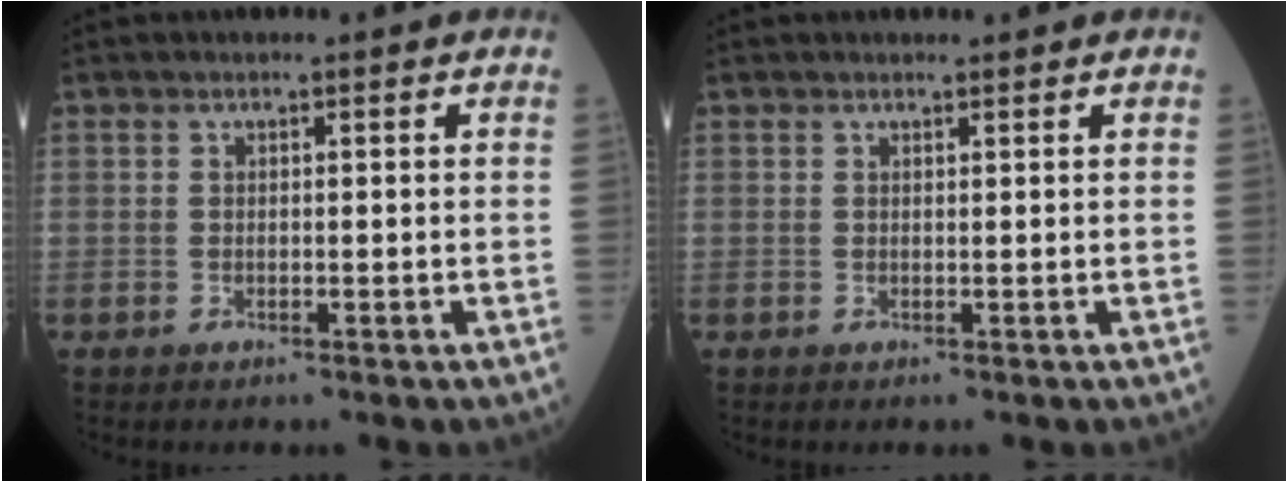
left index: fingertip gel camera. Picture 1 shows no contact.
{"total": 0.9, "force": [0.9, 0.1, 0.1], "torque": [-0.008, 0.004, 0.015]}